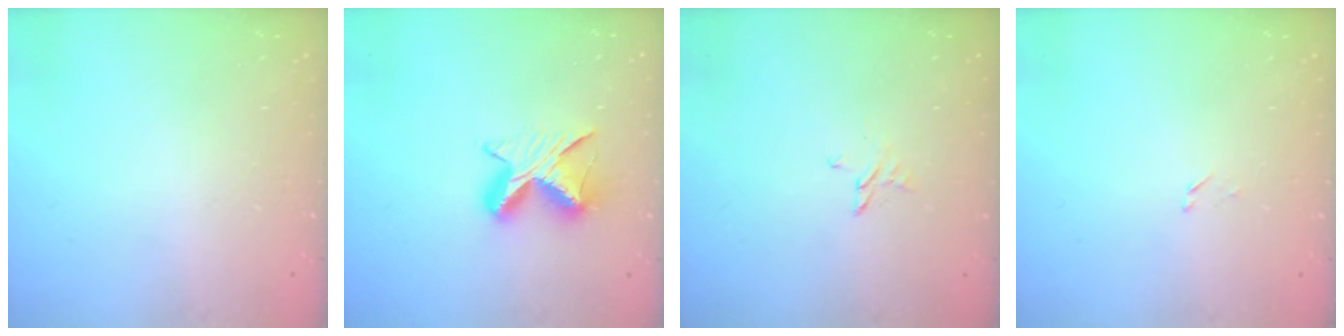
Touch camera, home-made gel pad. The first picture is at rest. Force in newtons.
{"total": 8.9, "press": 8.8, "slide": 1.0}
{"total": 2.6, "press": 2.6, "slide": 0.3}
{"total": 1.4, "press": 1.4, "slide": 0.2}